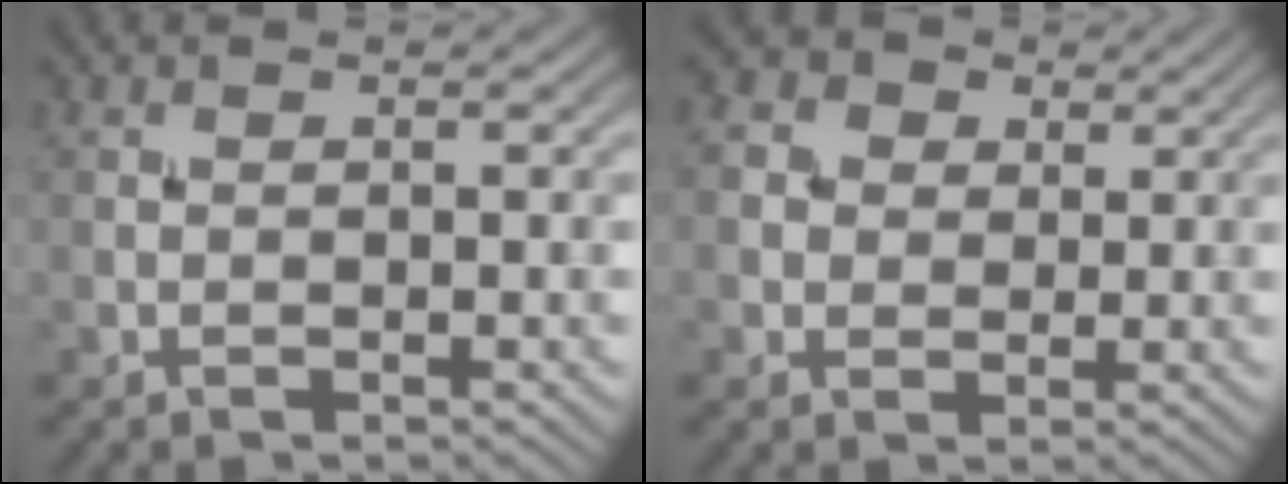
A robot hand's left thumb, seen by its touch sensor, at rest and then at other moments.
{"total": 4.8, "force": [1.7, 3.9, 2.1], "torque": [-0.071, 0.003, 0.020]}